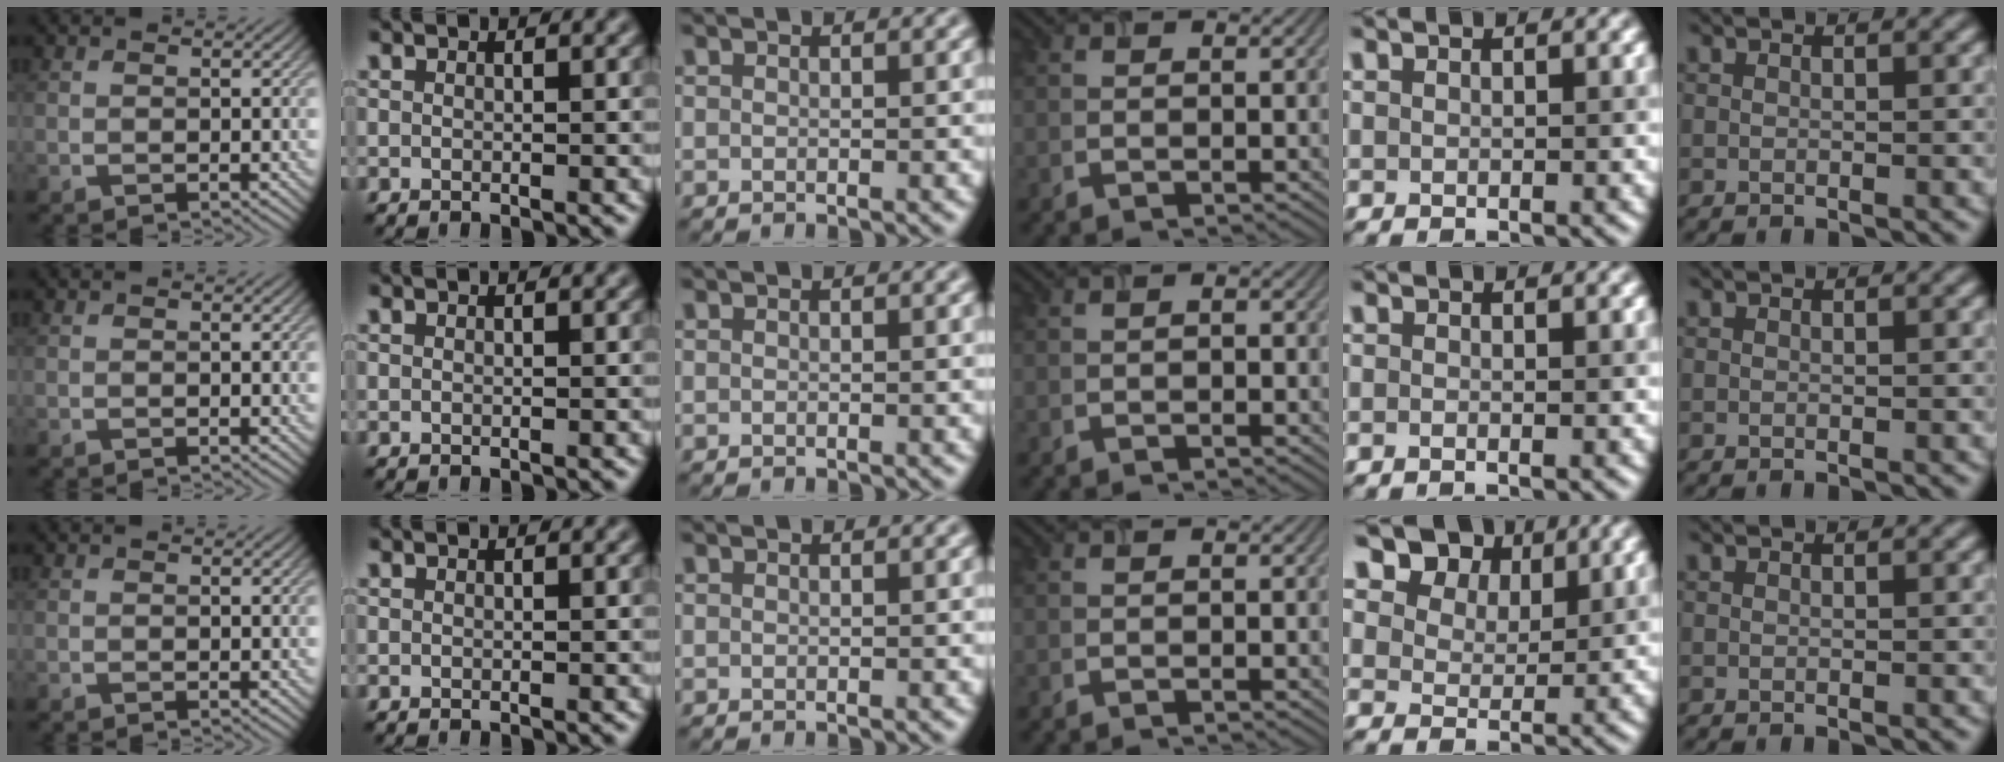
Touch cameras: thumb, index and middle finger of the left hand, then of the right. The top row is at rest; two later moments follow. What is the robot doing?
{"motion": "insert", "object": "airpods case & airpods"}